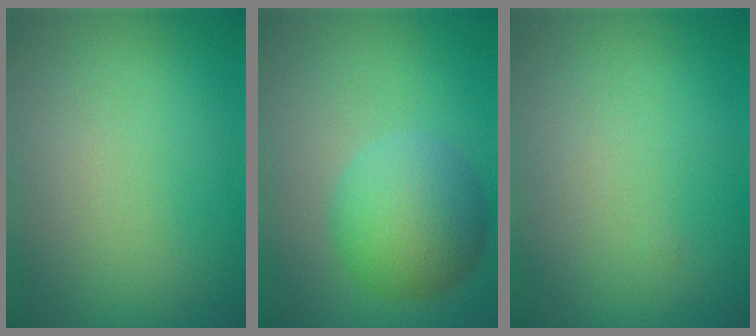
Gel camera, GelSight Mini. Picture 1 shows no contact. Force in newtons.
{"total": 6.1, "press": 6.1, "slide": 0.1}
{"total": 0.0}